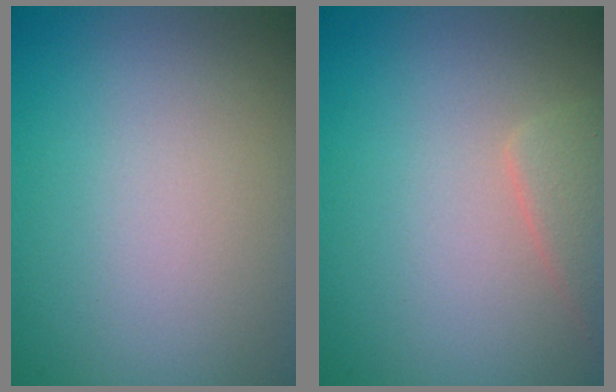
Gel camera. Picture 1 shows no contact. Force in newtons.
{"total": 2.0, "press": 2.0, "slide": 0.1}